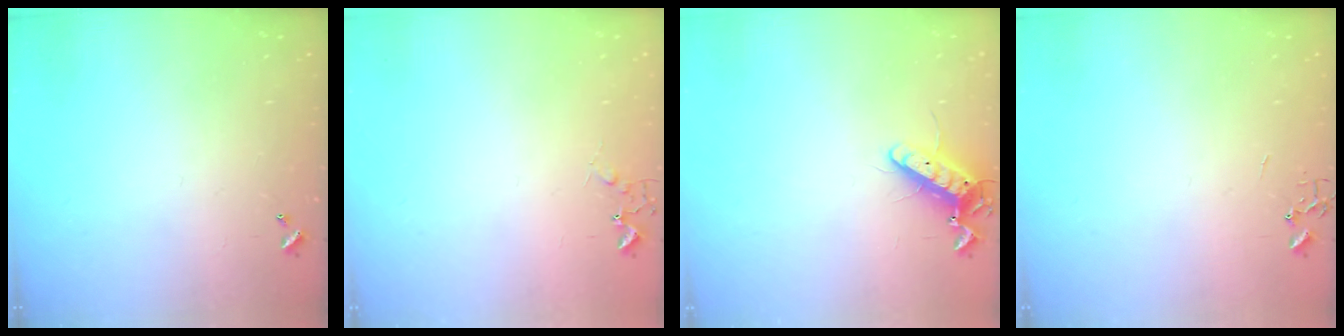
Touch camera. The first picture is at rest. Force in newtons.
{"total": 6.6, "press": 6.6, "slide": 0.8}
{"total": 11.2, "press": 11.1, "slide": 1.4}
{"total": 0.0}